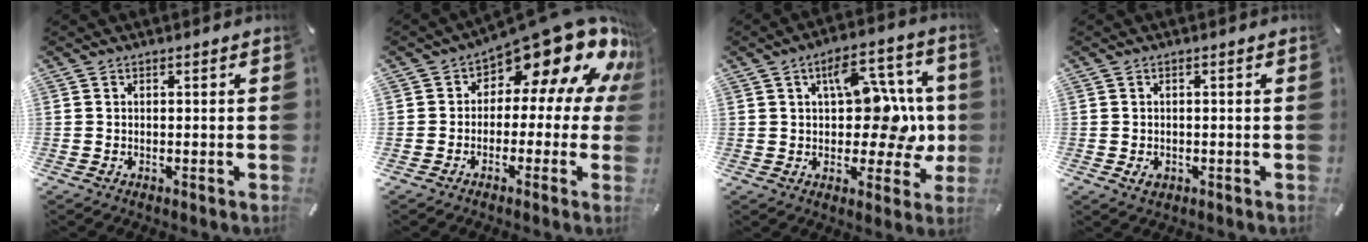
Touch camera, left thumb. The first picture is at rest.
{"total": 17.0, "force": [9.7, 8.9, 10.9], "torque": [-0.154, -0.073, 0.163]}
{"total": 15.1, "force": [2.2, 8.8, 12.1], "torque": [-0.151, -0.007, 0.039]}
{"total": 1.5, "force": [-0.3, 1.1, 0.9], "torque": [-0.018, 0.003, -0.006]}